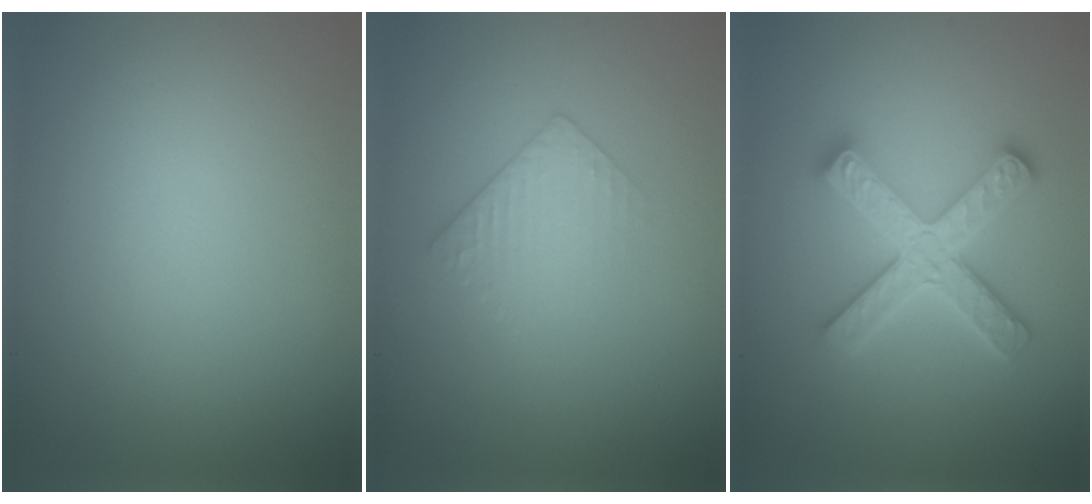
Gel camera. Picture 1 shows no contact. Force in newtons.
{"total": 2.2, "press": 2.2, "slide": 0.5}
{"total": 5.0, "press": 4.9, "slide": 0.9}